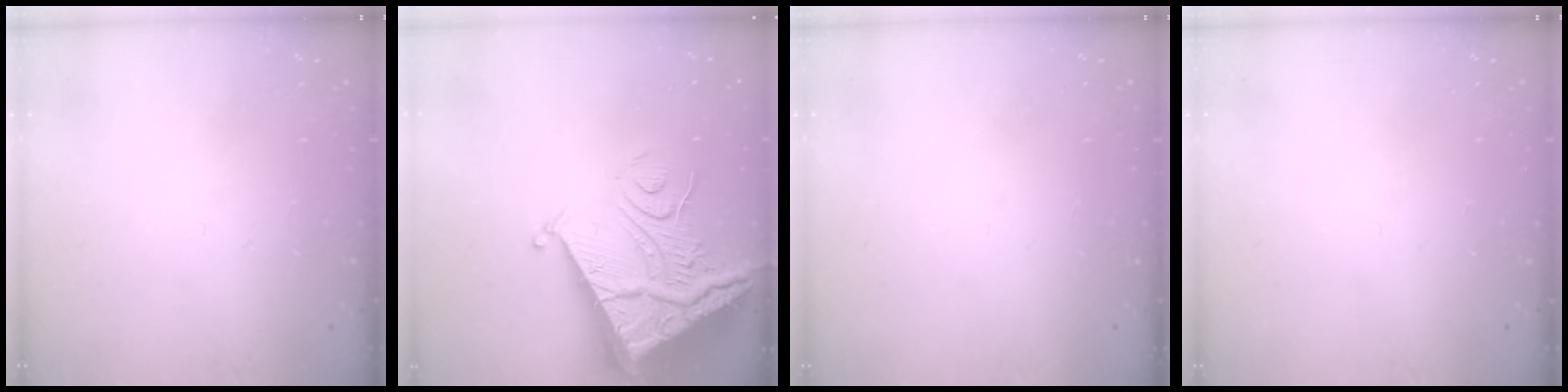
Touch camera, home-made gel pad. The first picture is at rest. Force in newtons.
{"total": 12.7, "press": 12.6, "slide": 1.2}
{"total": 1.5, "press": 1.5, "slide": 0.1}
{"total": 0.0}